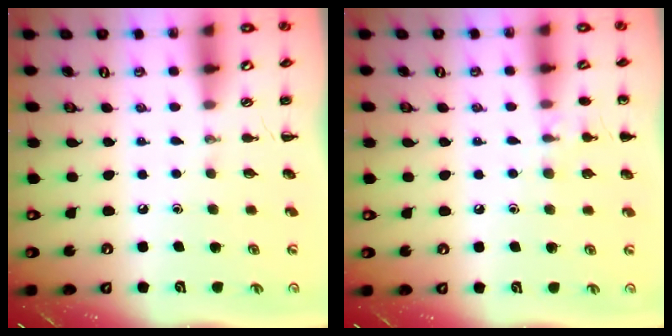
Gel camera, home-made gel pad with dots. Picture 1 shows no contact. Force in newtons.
{"total": 7.2, "press": 6.8, "slide": 2.2}